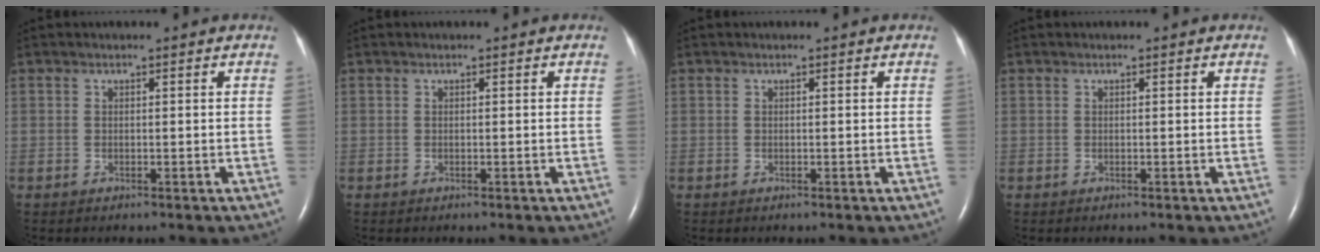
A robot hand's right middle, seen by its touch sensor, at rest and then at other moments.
{"total": 0.0}
{"total": 0.0}
{"total": 0.0}